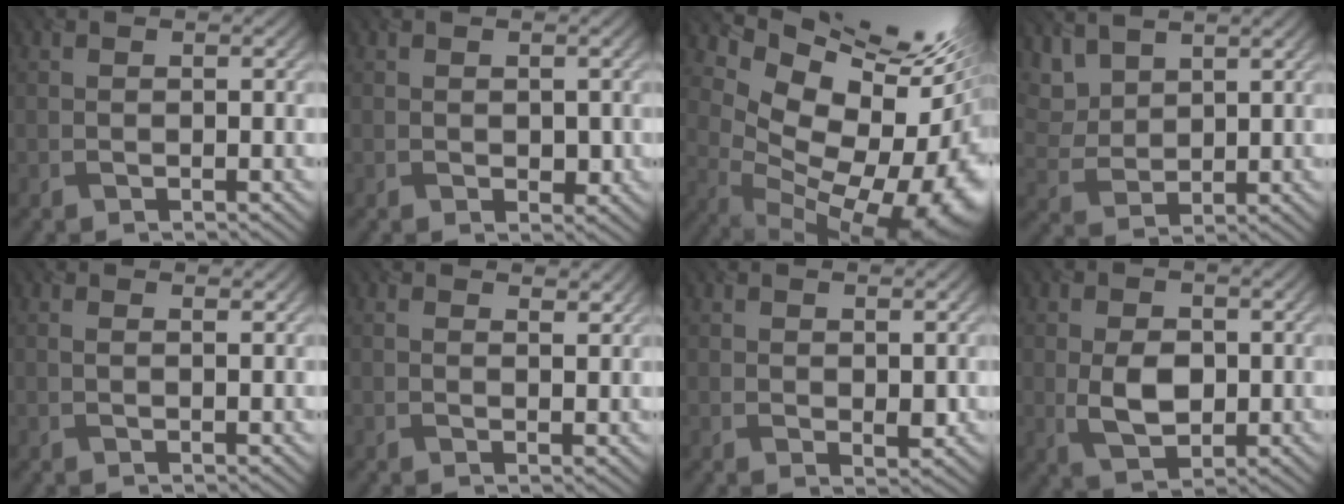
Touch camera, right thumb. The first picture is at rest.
{"total": 1.3, "force": [0.1, 1.0, 0.8], "torque": [-0.015, -0.008, 0.005]}
{"total": 18.2, "force": [4.2, 11.4, 13.6], "torque": [-0.148, 0.015, 0.115]}
{"total": 5.5, "force": [4.0, 2.7, 2.5], "torque": [-0.070, -0.007, 0.089]}
{"total": 1.3, "force": [1.0, 0.3, 0.8], "torque": [-0.020, -0.005, 0.015]}
{"total": 2.8, "force": [2.1, 1.1, 1.5], "torque": [-0.034, -0.003, 0.037]}
{"total": 2.0, "force": [0.9, 1.0, 1.5], "torque": [-0.027, -0.008, 0.021]}
{"total": 5.4, "force": [0.0, 3.6, 4.0], "torque": [-0.083, -0.006, 0.003]}